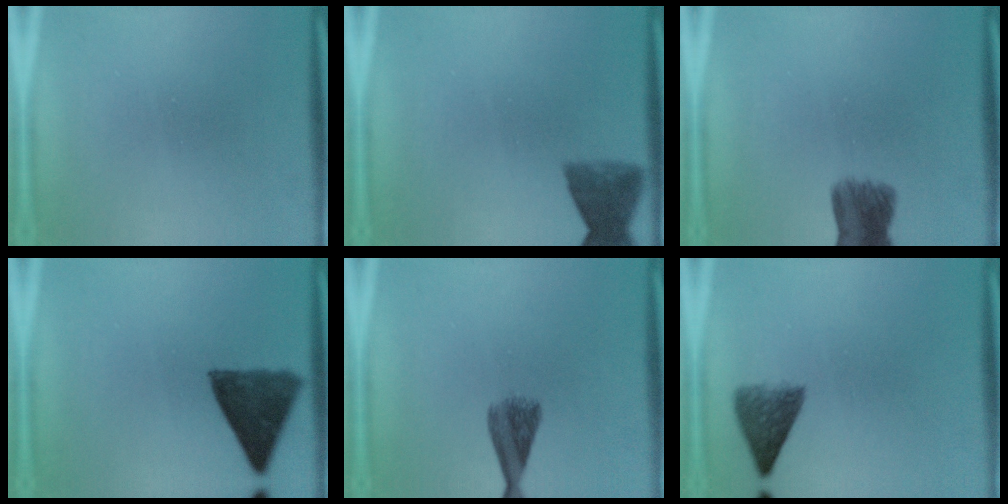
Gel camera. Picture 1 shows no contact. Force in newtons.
{"total": 3.5}
{"total": 6.4}
{"total": 9.6}
{"total": 4.4}
{"total": 5.2}